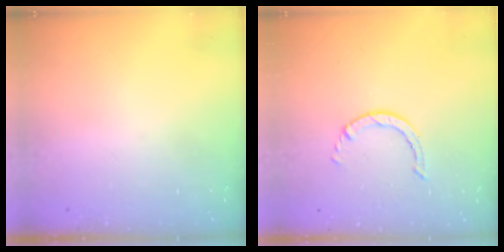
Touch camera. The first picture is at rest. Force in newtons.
{"total": 0.6, "press": 0.6, "slide": 0.1}